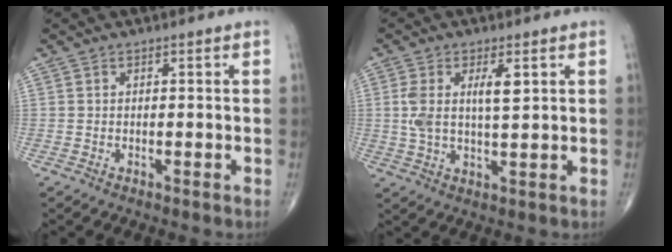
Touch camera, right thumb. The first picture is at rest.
{"total": 7.1, "force": [2.0, 2.6, 6.3], "torque": [-0.124, -0.004, 0.041]}